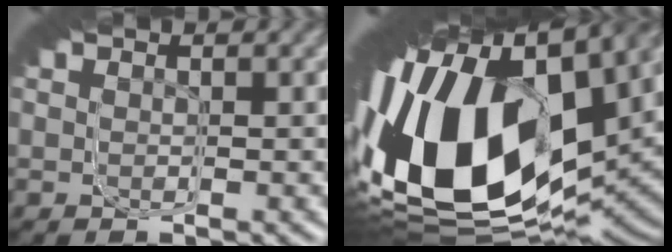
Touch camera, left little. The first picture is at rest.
{"total": 28.0, "force": [-2.0, 16.3, 22.6], "torque": [-0.339, 0.018, -0.049]}